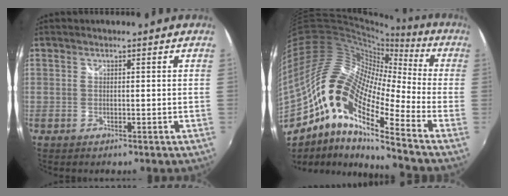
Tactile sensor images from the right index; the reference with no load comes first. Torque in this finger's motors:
{"motor_torque": [1.17, -0.97, 1.05, 0.21]}